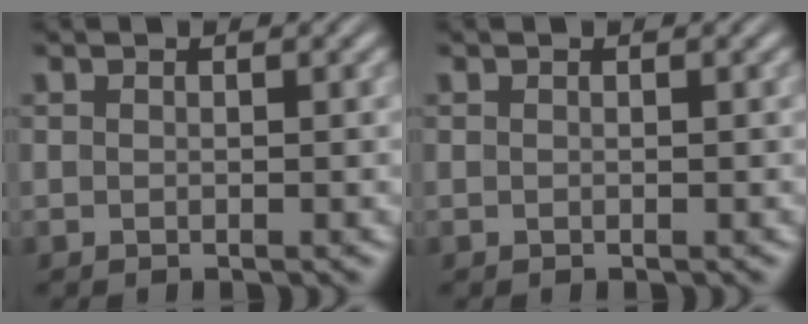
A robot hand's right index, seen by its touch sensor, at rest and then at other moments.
{"total": 0.0}